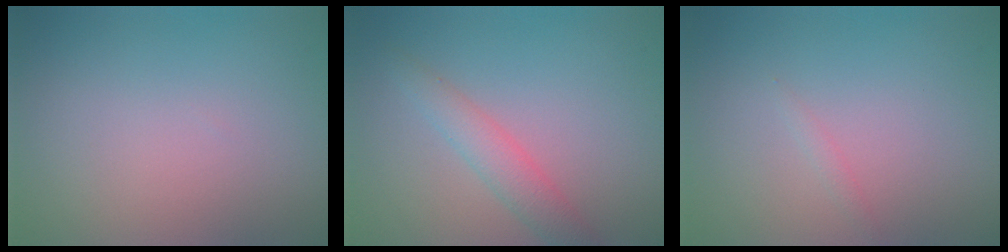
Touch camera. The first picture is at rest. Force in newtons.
{"total": 2.7, "press": 2.7, "slide": 0.1}
{"total": 0.6, "press": 0.6, "slide": 0.0}